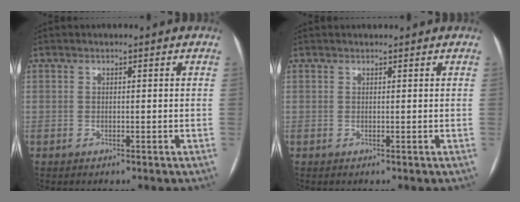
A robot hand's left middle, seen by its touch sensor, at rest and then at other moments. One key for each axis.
{"total": 1.6, "fx": 1.5, "fy": 0.3, "fz": 0.4, "tx": -0.009, "ty": 0.022, "tz": 0.022}